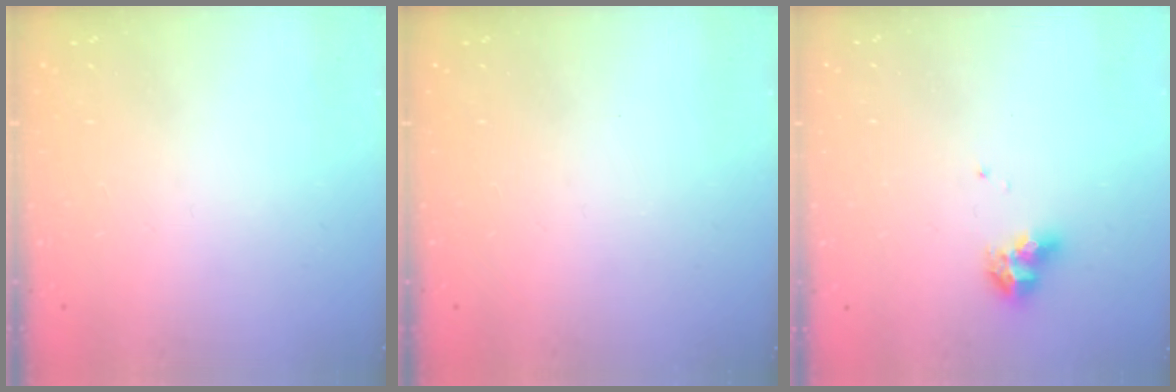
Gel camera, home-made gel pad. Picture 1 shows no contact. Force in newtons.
{"total": 0.0}
{"total": 7.0, "press": 6.9, "slide": 1.0}